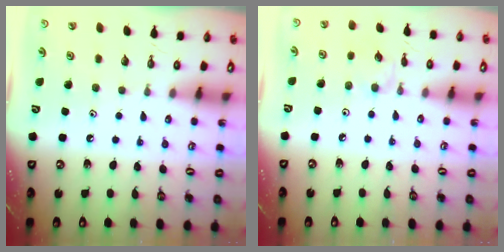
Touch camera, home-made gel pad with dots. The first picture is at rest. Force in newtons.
{"total": 2.4, "press": 2.4, "slide": 0.3}